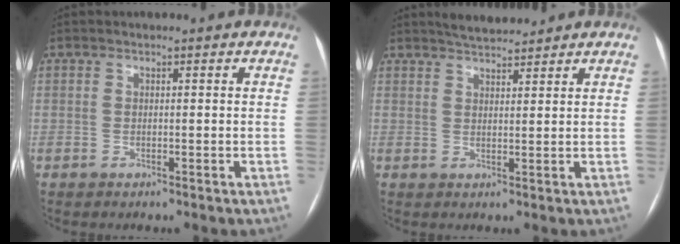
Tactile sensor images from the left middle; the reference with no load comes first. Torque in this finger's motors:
{"motor_torque": [0.00, -0.05, -0.01, 0.00]}